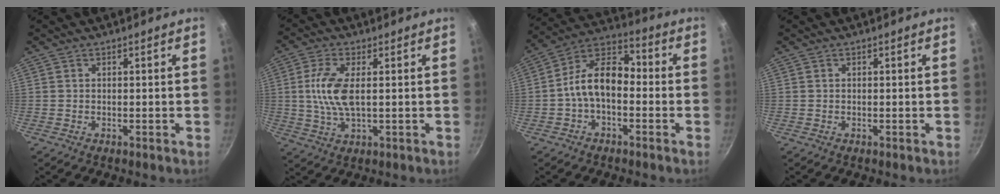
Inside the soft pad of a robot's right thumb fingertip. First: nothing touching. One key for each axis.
{"total": 8.5, "fx": 0.9, "fy": 3.6, "fz": 7.6, "tx": -0.161, "ty": 0.001, "tz": 0.016}
{"total": 11.4, "fx": -1.9, "fy": 7.0, "fz": 8.8, "tx": -0.133, "ty": 0.049, "tz": -0.053}
{"total": 0.0}